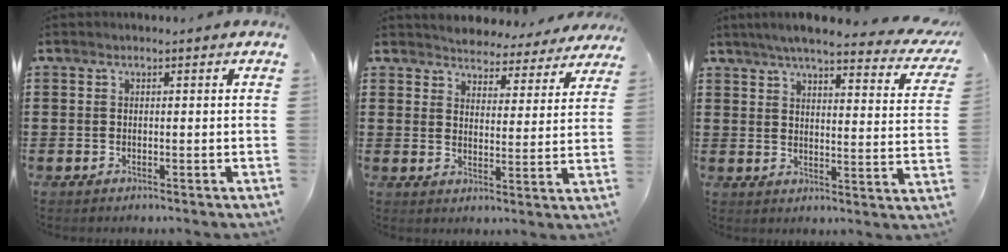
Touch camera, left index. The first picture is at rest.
{"total": 4.4, "force": [4.4, 0.4, -0.2], "torque": [-0.022, -0.033, 0.075]}
{"total": 6.0, "force": [5.0, 0.2, 3.3], "torque": [-0.077, -0.030, 0.081]}